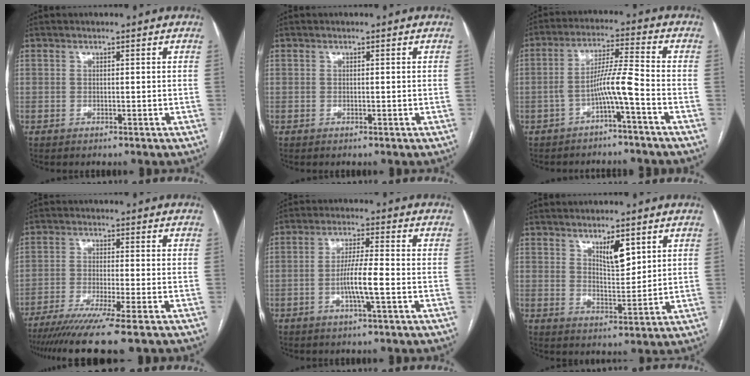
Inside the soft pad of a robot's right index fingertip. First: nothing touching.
{"total": 0.0}
{"total": 6.3, "force": [-2.9, -0.6, 5.6], "torque": [-0.103, 0.018, -0.052]}
{"total": 11.9, "force": [-9.2, -1.0, 7.4], "torque": [-0.105, -0.034, -0.145]}
{"total": 6.2, "force": [-1.8, 0.0, 5.9], "torque": [-0.115, 0.000, -0.035]}
{"total": 5.2, "force": [3.0, 1.7, 3.9], "torque": [-0.070, -0.006, 0.056]}